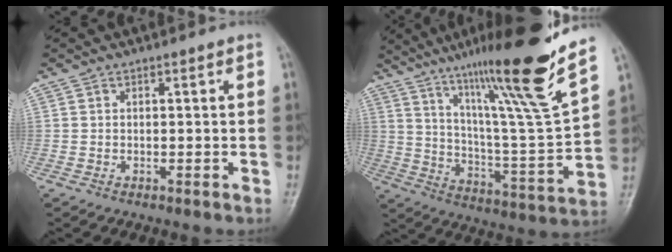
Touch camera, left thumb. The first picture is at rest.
{"total": 24.0, "force": [16.5, 0.6, 17.5], "torque": [-0.253, -0.079, 0.272]}